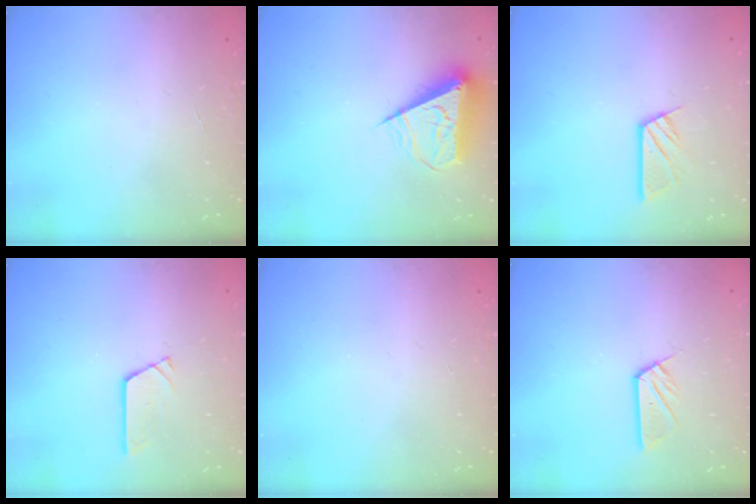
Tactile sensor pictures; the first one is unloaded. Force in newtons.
{"total": 9.2, "press": 9.2, "slide": 0.2}
{"total": 6.3, "press": 6.3, "slide": 0.1}
{"total": 3.4, "press": 3.4, "slide": 0.4}
{"total": 0.0}
{"total": 5.8, "press": 5.8, "slide": 0.2}